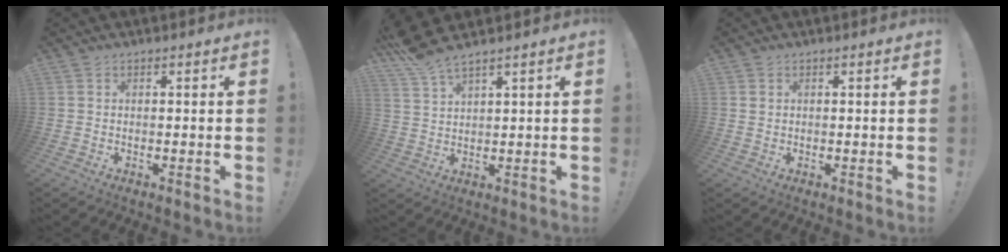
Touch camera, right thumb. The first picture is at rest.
{"total": 5.9, "force": [5.2, 0.4, 2.8], "torque": [-0.064, -0.028, 0.097]}
{"total": 0.8, "force": [0.6, 0.6, 0.2], "torque": [0.004, -0.002, 0.010]}